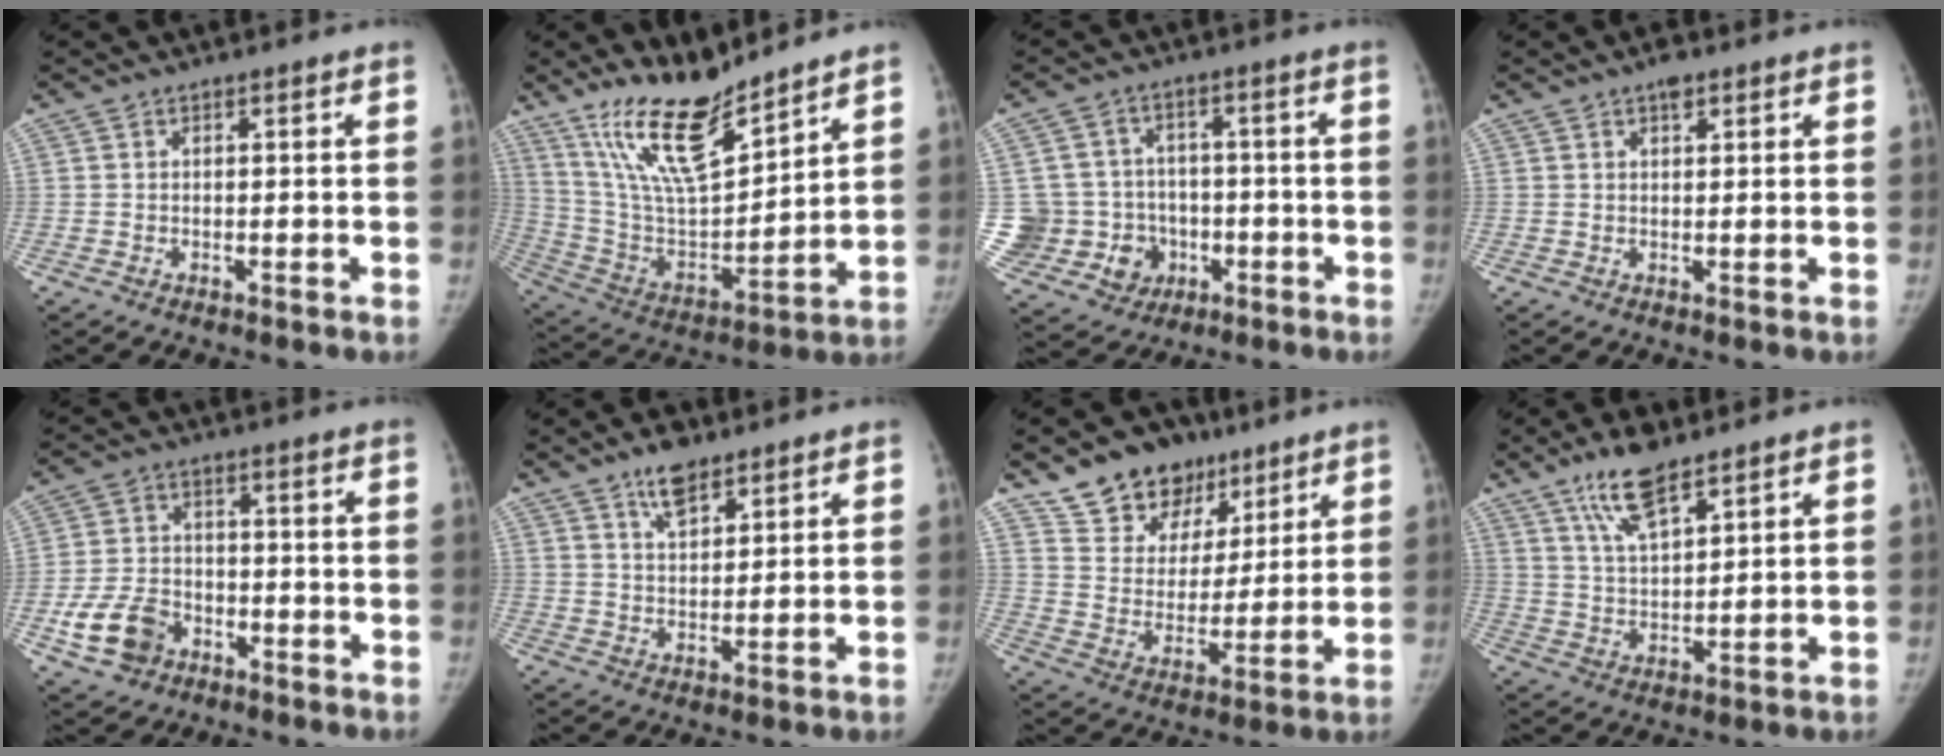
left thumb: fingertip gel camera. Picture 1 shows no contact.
{"total": 17.5, "force": [13.5, 4.9, 10.0], "torque": [-0.151, -0.082, 0.262]}
{"total": 13.9, "force": [-2.5, 13.0, 4.1], "torque": [-0.072, 0.032, -0.021]}
{"total": 2.5, "force": [1.5, 1.2, 1.5], "torque": [-0.015, -0.005, 0.022]}
{"total": 9.1, "force": [-4.2, 6.7, 4.5], "torque": [-0.078, 0.022, -0.073]}
{"total": 6.5, "force": [4.6, 2.8, 3.6], "torque": [-0.041, -0.028, 0.079]}
{"total": 15.0, "force": [10.3, 9.9, 4.5], "torque": [-0.024, -0.051, 0.183]}
{"total": 9.9, "force": [6.8, 3.3, 6.4], "torque": [-0.105, -0.034, 0.129]}